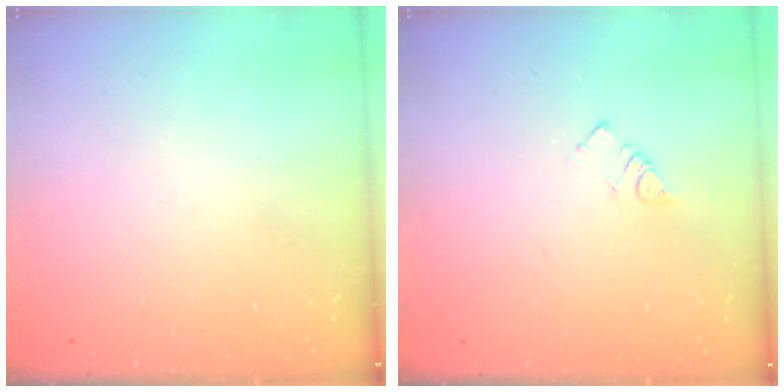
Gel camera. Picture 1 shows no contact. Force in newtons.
{"total": 2.5, "press": 2.5, "slide": 0.1}